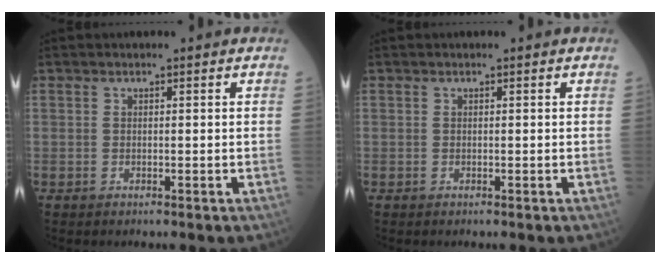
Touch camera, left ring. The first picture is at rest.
{"total": 0.0}